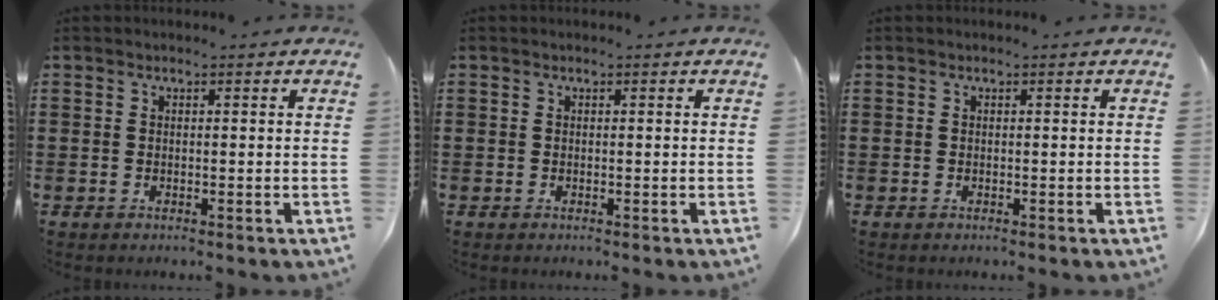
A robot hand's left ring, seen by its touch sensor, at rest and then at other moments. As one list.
[{"total": 0.0}, {"total": 0.0}]